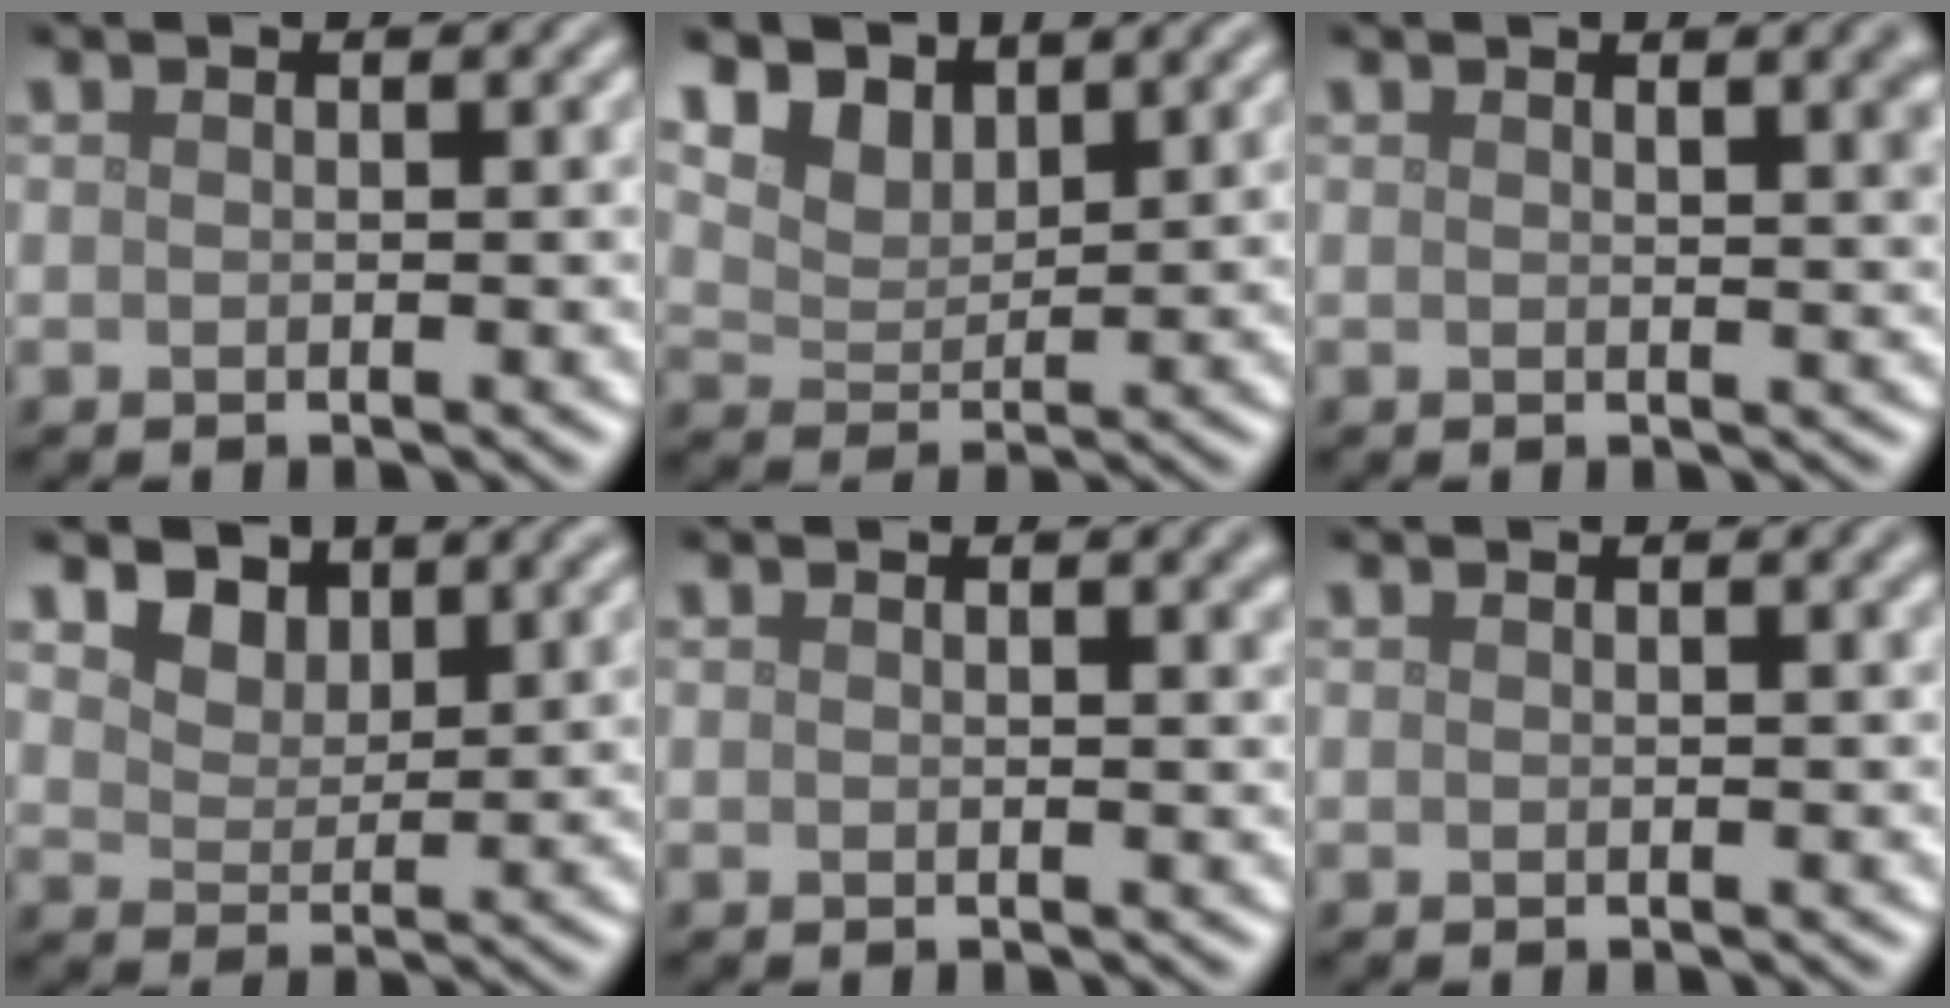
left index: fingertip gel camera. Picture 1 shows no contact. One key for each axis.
{"total": 5.4, "fx": 4.5, "fy": 2.3, "fz": 1.8, "tx": -0.058, "ty": -0.015, "tz": 0.087}
{"total": 3.1, "fx": 1.5, "fy": 1.1, "fz": 2.5, "tx": -0.015, "ty": 0.007, "tz": 0.019}
{"total": 4.0, "fx": 3.0, "fy": 2.2, "fz": 1.4, "tx": -0.041, "ty": -0.015, "tz": 0.055}
{"total": 1.8, "fx": 0.9, "fy": 0.6, "fz": 1.5, "tx": -0.008, "ty": 0.005, "tz": 0.010}
{"total": 1.3, "fx": 0.6, "fy": 0.4, "fz": 1.1, "tx": -0.010, "ty": 0.006, "tz": 0.008}